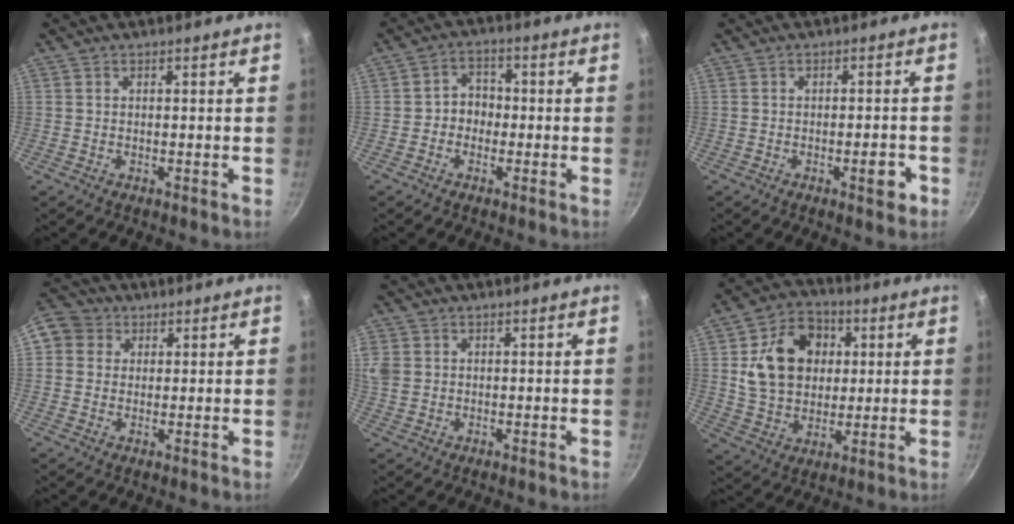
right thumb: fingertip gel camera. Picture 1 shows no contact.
{"total": 4.6, "force": [-0.9, 3.9, 2.1], "torque": [0.001, 0.018, -0.023]}
{"total": 4.0, "force": [-1.7, 1.5, 3.3], "torque": [-0.032, 0.013, -0.019]}
{"total": 8.0, "force": [2.2, 7.2, 2.9], "torque": [-0.033, 0.014, 0.026]}
{"total": 5.0, "force": [1.0, 4.2, 2.6], "torque": [-0.052, 0.005, 0.023]}
{"total": 15.8, "force": [3.0, 12.3, 9.3], "torque": [-0.129, 0.007, 0.049]}